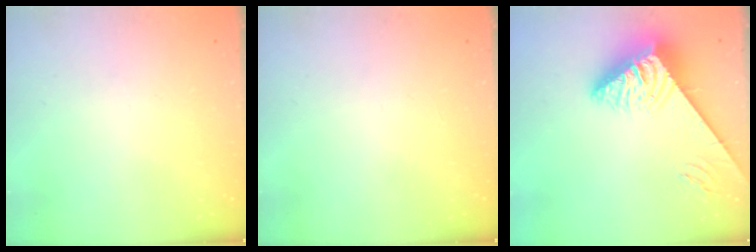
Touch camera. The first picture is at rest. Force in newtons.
{"total": 0.0}
{"total": 6.7, "press": 6.6, "slide": 0.8}